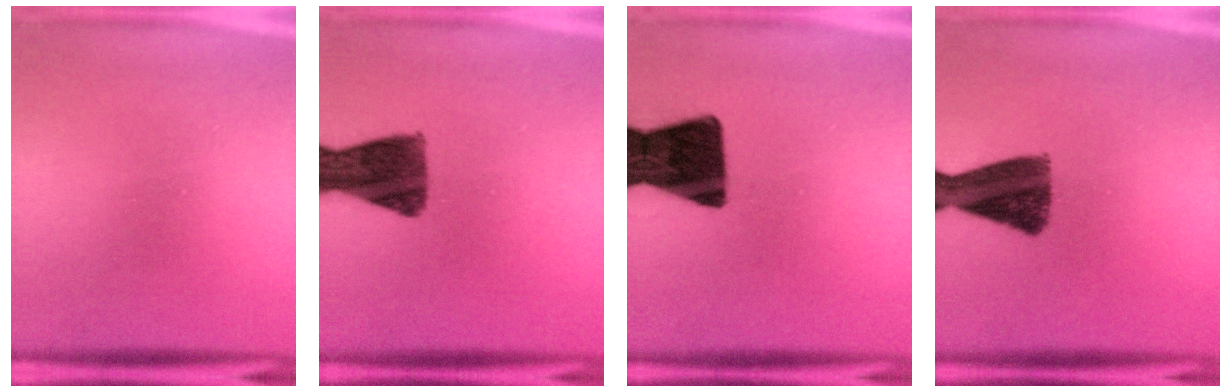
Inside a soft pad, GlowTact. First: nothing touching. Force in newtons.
{"total": 11.0}
{"total": 15.9}
{"total": 11.0}